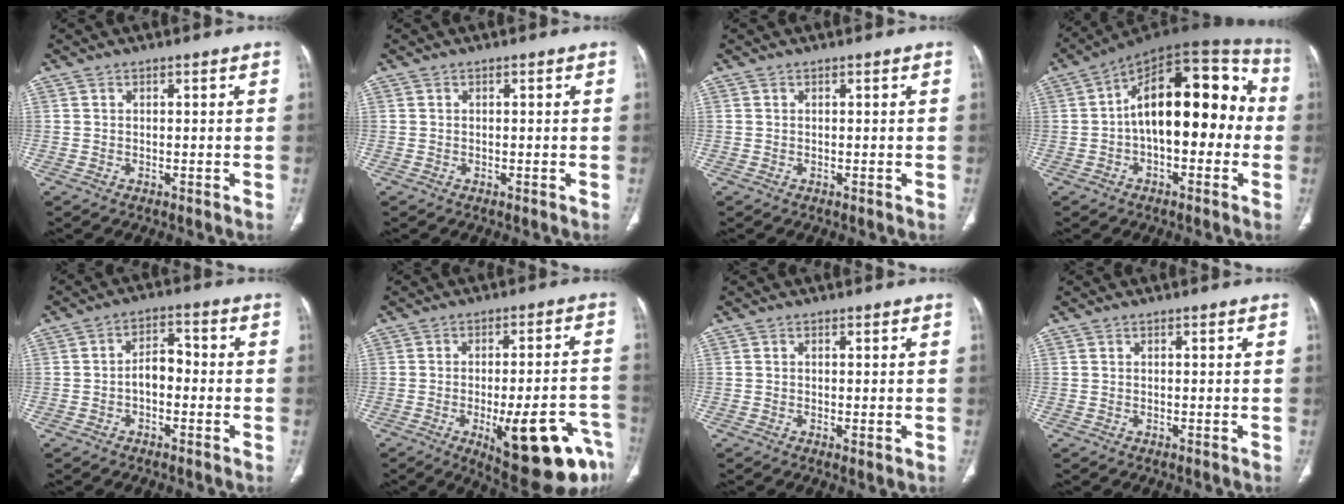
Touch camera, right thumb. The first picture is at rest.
{"total": 0.0}
{"total": 0.0}
{"total": 20.5, "force": [-0.3, 10.7, 17.6], "torque": [-0.230, 0.055, -0.016]}
{"total": 4.9, "force": [-1.2, 3.0, 3.7], "torque": [-0.045, 0.027, -0.030]}
{"total": 20.1, "force": [-9.1, 5.7, 16.9], "torque": [-0.154, 0.031, -0.109]}
{"total": 1.3, "force": [-0.4, 0.2, 1.2], "torque": [-0.022, -0.006, -0.005]}
{"total": 0.0}